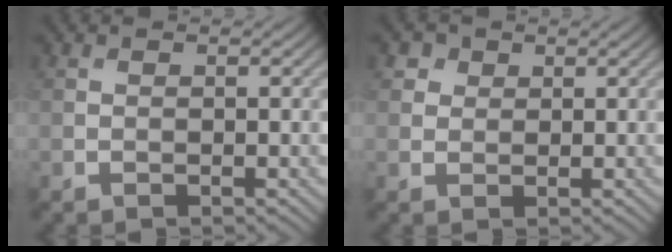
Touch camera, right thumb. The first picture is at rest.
{"total": 2.5, "force": [1.3, 2.0, 0.7], "torque": [-0.017, -0.009, 0.029]}